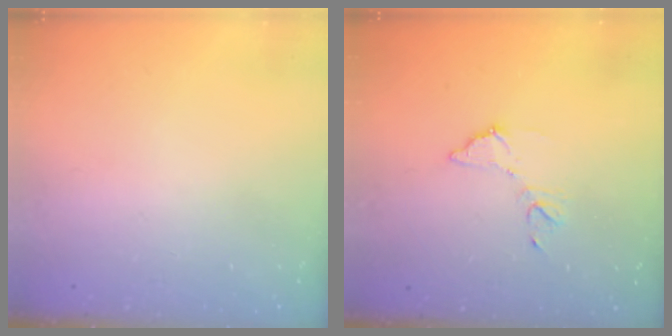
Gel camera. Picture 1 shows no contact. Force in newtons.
{"total": 9.5, "press": 9.5, "slide": 0.4}